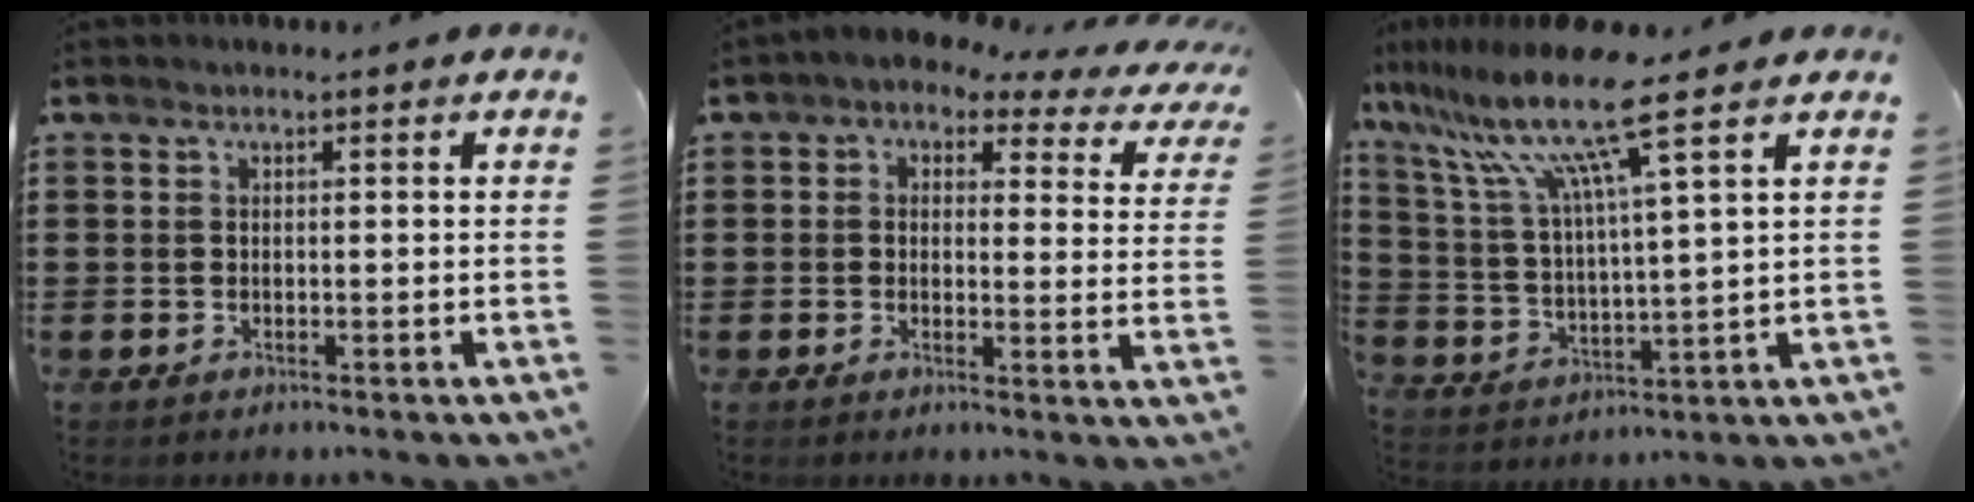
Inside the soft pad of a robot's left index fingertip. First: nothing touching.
{"total": 2.3, "force": [1.5, 1.2, 1.3], "torque": [-0.037, -0.013, 0.018]}
{"total": 12.2, "force": [8.7, 0.2, 8.6], "torque": [-0.198, -0.046, 0.139]}